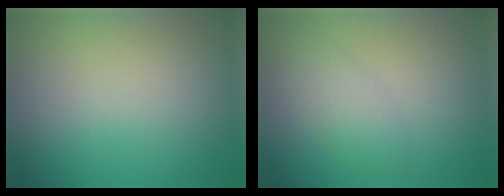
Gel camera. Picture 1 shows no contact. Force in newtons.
{"total": 2.5, "press": 2.5, "slide": 0.1}